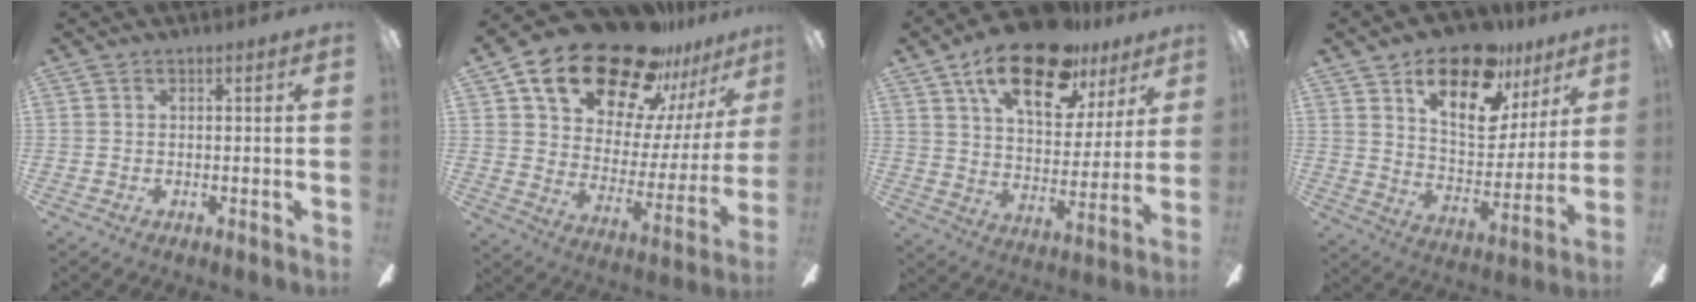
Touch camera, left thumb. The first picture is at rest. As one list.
[{"total": 24.4, "force": [18.0, 11.3, 12.0], "torque": [-0.192, -0.113, 0.317]}, {"total": 21.9, "force": [13.7, 9.7, 14.1], "torque": [-0.228, -0.067, 0.233]}, {"total": 19.9, "force": [12.6, 9.4, 12.2], "torque": [-0.195, -0.064, 0.216]}]